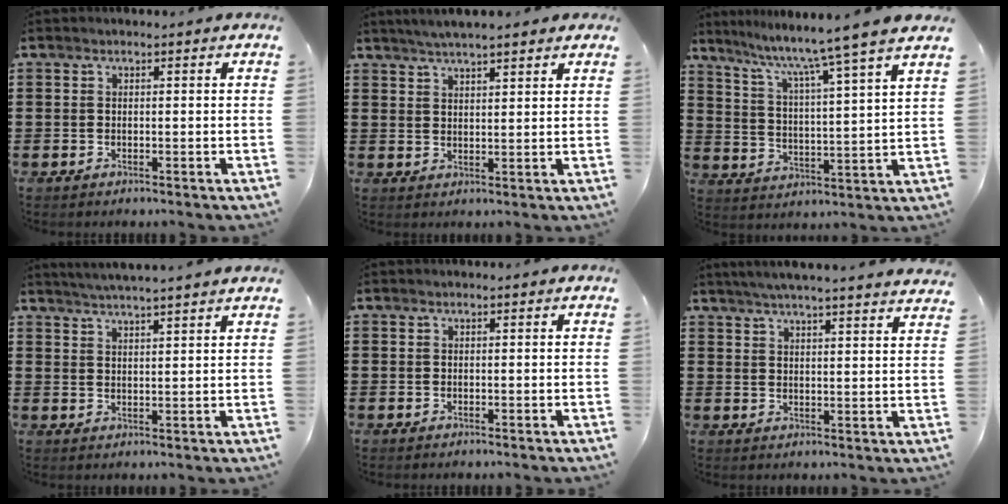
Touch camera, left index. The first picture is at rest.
{"total": 3.3, "force": [3.1, 0.1, 1.3], "torque": [-0.033, -0.002, 0.055]}
{"total": 7.1, "force": [6.0, -1.9, 3.5], "torque": [-0.091, -0.050, 0.089]}
{"total": 3.2, "force": [3.0, -0.8, 0.5], "torque": [-0.020, -0.014, 0.054]}
{"total": 0.0}
{"total": 4.6, "force": [4.3, -0.9, 1.3], "torque": [-0.040, -0.021, 0.074]}